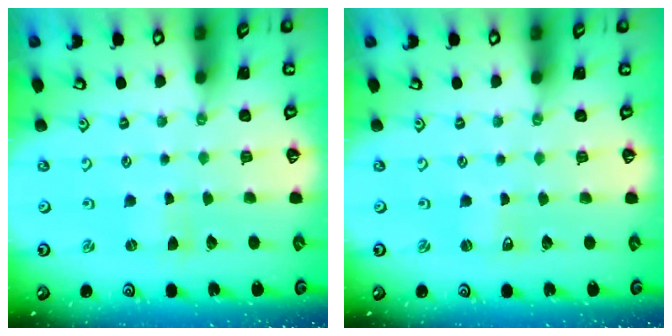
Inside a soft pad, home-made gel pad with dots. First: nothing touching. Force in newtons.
{"total": 0.0}